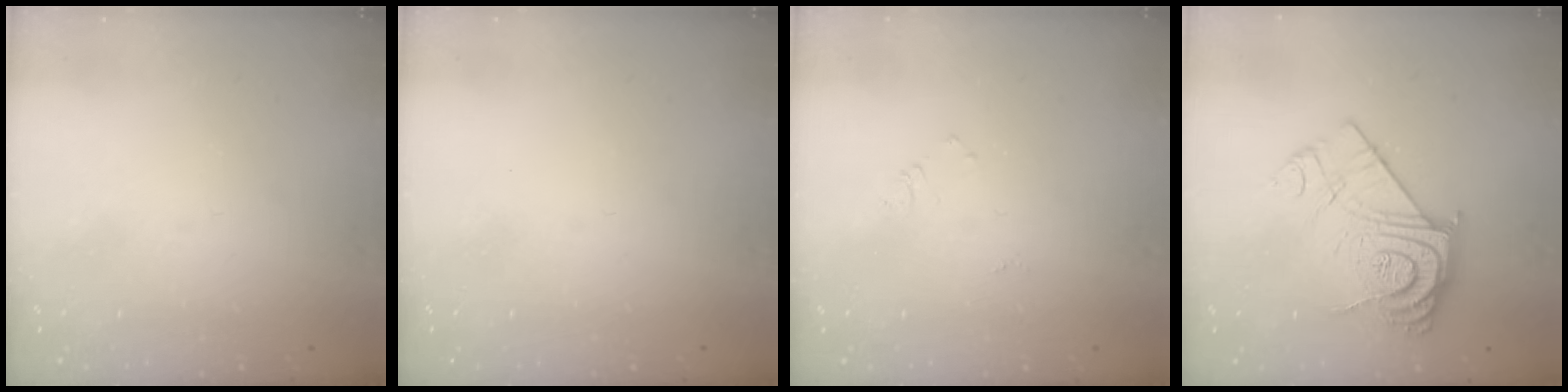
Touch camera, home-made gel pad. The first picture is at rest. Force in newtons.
{"total": 0.0}
{"total": 4.7, "press": 4.7, "slide": 0.6}
{"total": 14.6, "press": 14.5, "slide": 0.9}